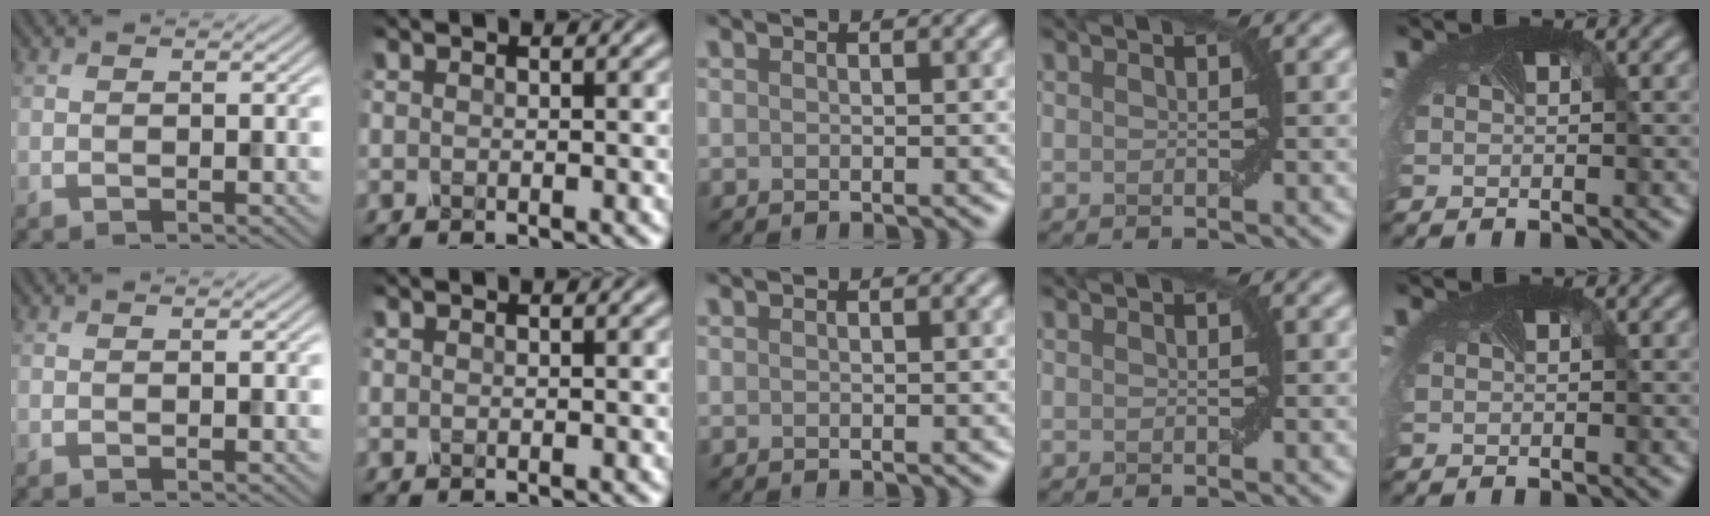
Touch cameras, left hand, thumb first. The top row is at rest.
{}